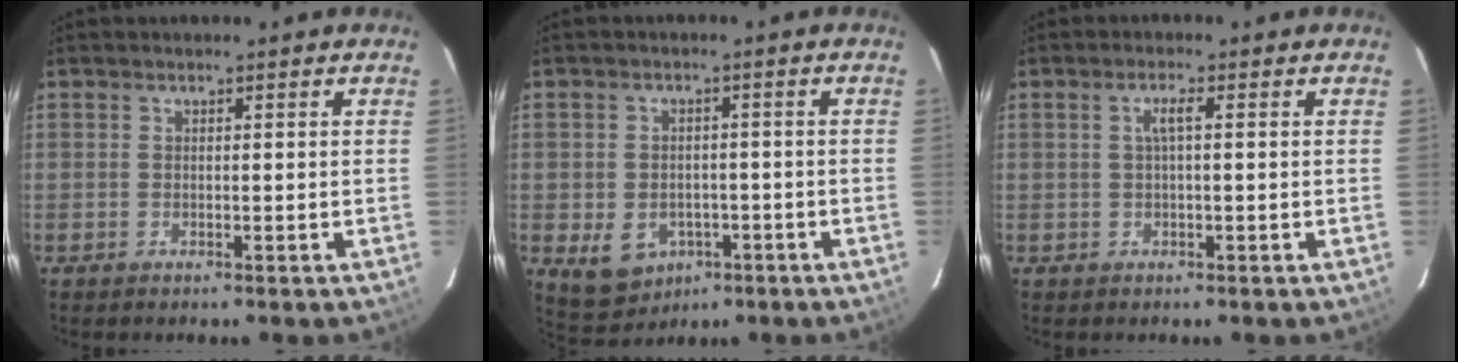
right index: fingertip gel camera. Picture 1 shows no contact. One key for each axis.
{"total": 8.2, "fx": -3.4, "fy": 6.3, "fz": 4.0, "tx": -0.091, "ty": -0.003, "tz": -0.031}
{"total": 2.1, "fx": 0.2, "fy": 0.1, "fz": 2.1, "tx": -0.040, "ty": 0.005, "tz": 0.002}